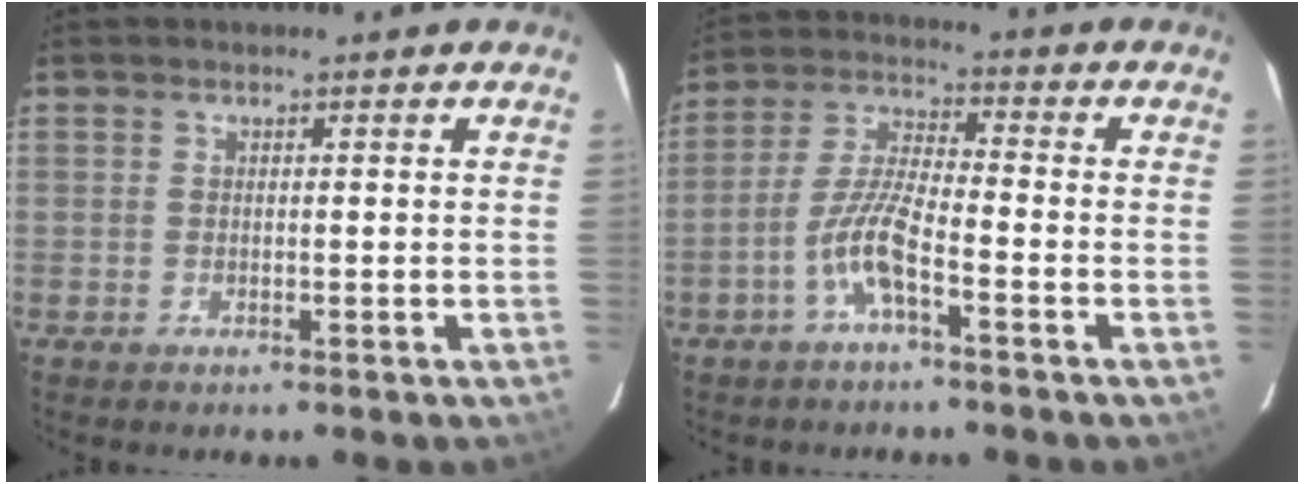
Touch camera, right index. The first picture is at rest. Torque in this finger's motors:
{"motor_torque": [1.31, -0.37, 0.72, 0.12]}